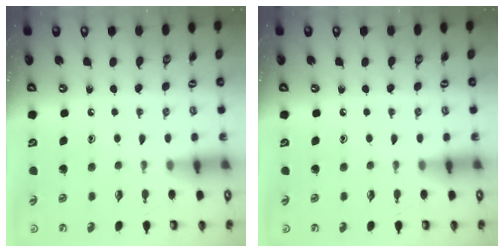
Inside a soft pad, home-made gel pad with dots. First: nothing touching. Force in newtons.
{"total": 0.0}